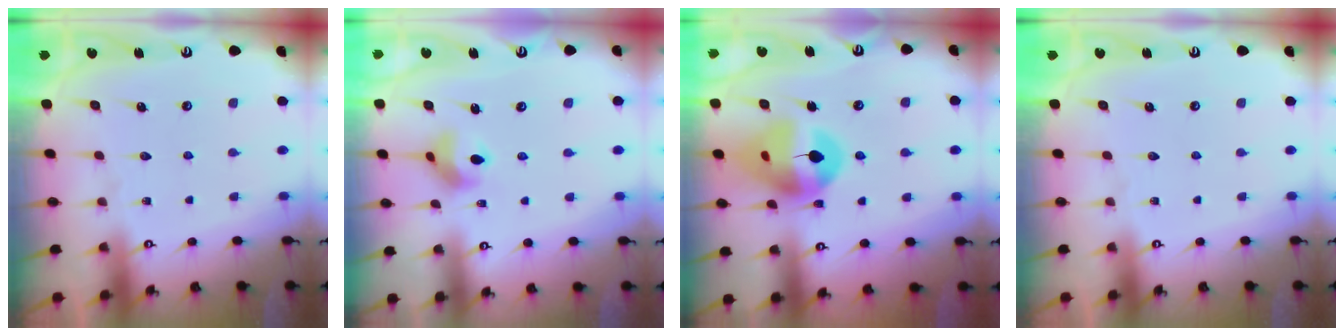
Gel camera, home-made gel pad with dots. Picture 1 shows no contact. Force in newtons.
{"total": 8.8, "press": 8.6, "slide": 2.1}
{"total": 15.1, "press": 14.9, "slide": 2.2}
{"total": 0.0}